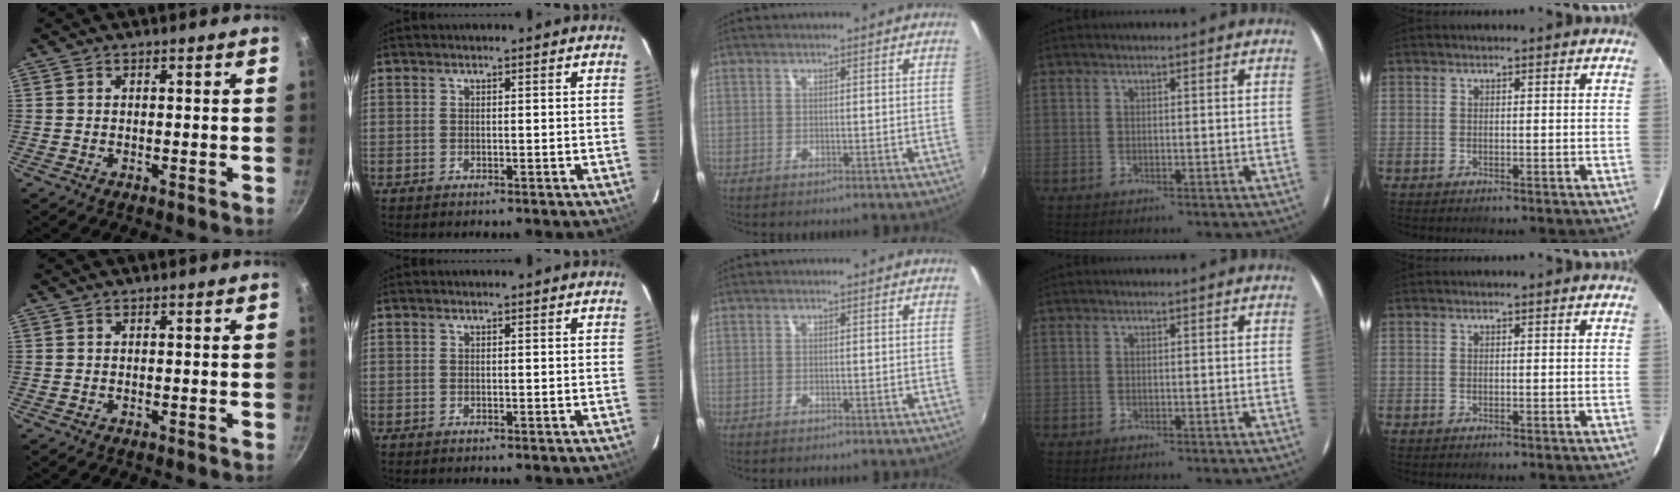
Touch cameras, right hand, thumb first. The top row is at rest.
{}